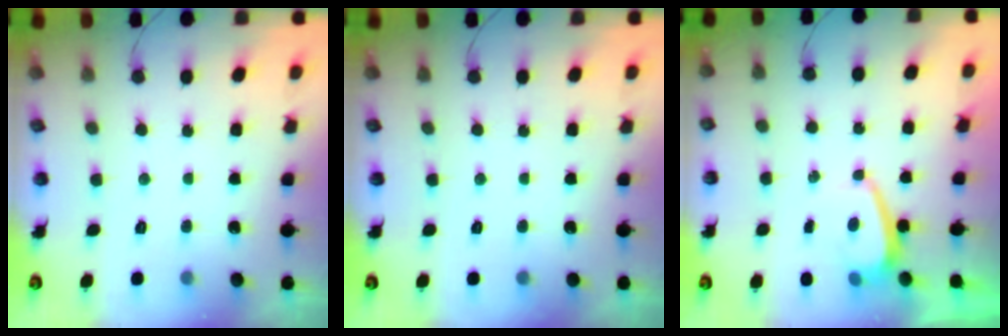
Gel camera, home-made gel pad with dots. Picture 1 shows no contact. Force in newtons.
{"total": 0.0}
{"total": 1.2, "press": 1.1, "slide": 0.5}